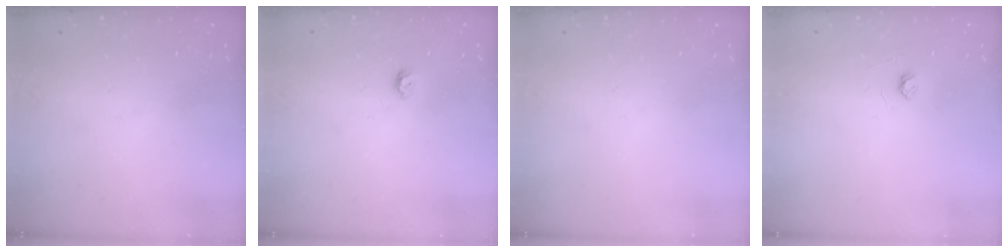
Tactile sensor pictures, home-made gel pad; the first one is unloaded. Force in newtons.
{"total": 3.9, "press": 3.9, "slide": 0.6}
{"total": 0.0}
{"total": 2.6, "press": 2.6, "slide": 0.3}